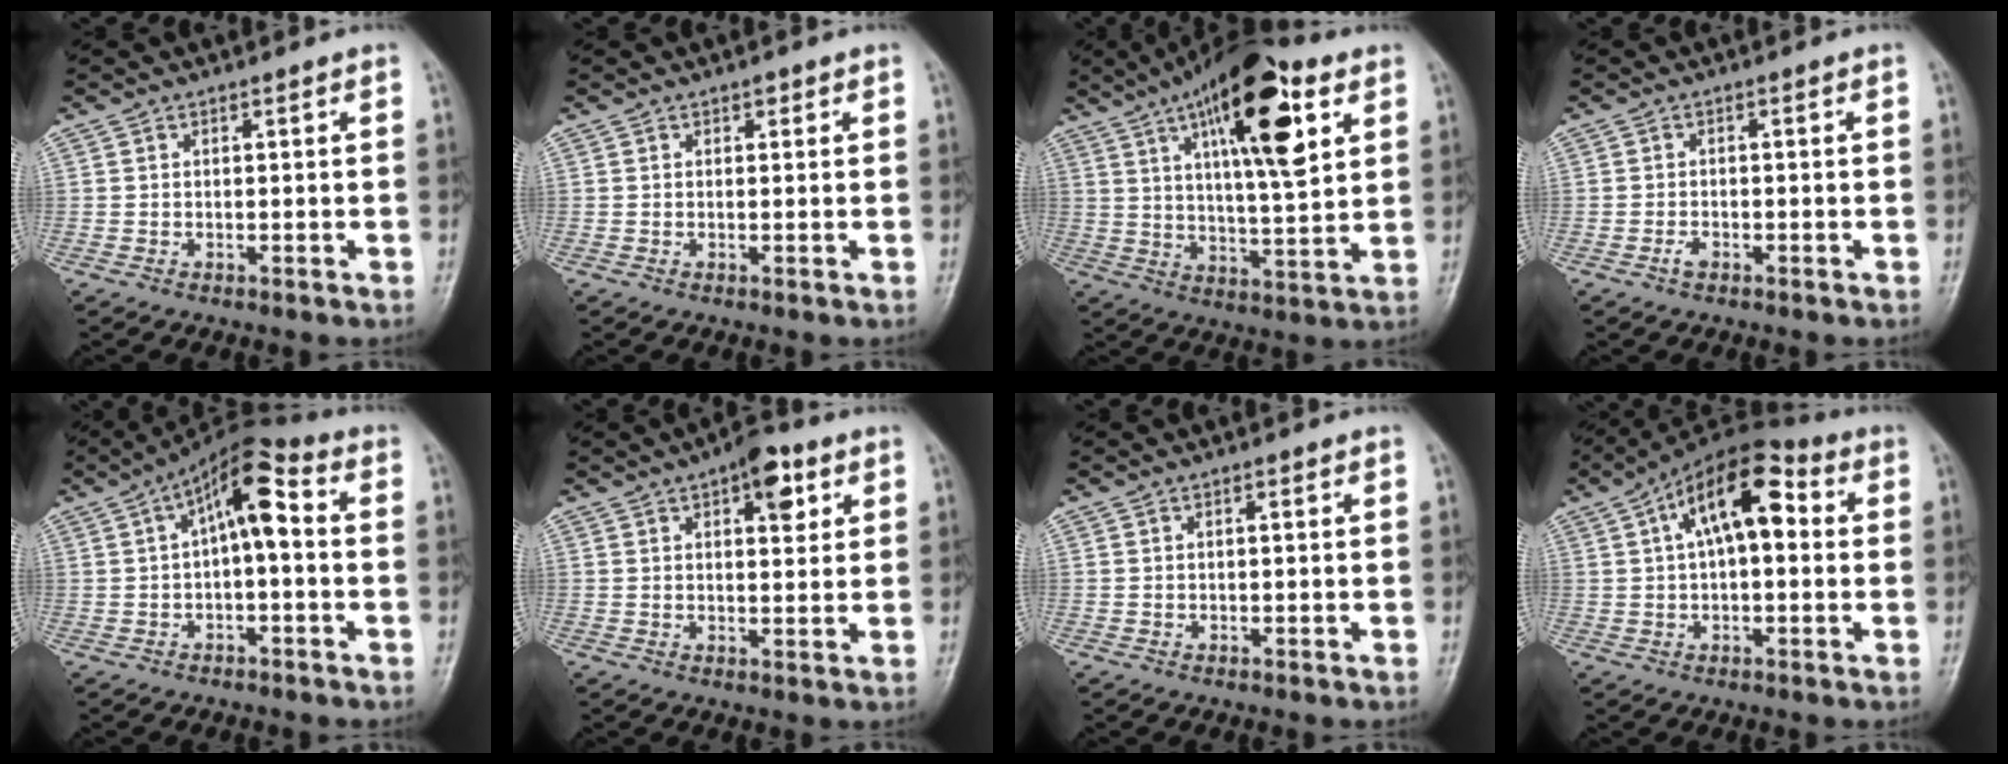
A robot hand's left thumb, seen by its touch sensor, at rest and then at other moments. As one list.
[{"total": 0.9, "force": [0.5, 0.6, 0.5], "torque": [0.000, 0.000, 0.004]}, {"total": 19.9, "force": [8.5, 6.3, 16.9], "torque": [-0.243, -0.022, 0.132]}, {"total": 1.6, "force": [-1.0, 0.8, 0.9], "torque": [-0.018, 0.006, -0.020]}, {"total": 11.2, "force": [3.3, 3.8, 10.0], "torque": [-0.158, 0.013, 0.045]}, {"total": 7.6, "force": [3.5, 3.5, 5.8], "torque": [-0.054, -0.008, 0.041]}, {"total": 0.8, "force": [0.2, 0.3, 0.7], "torque": [-0.013, 0.002, 0.001]}, {"total": 14.0, "force": [3.6, 6.8, 11.7], "torque": [-0.175, 0.032, 0.047]}]